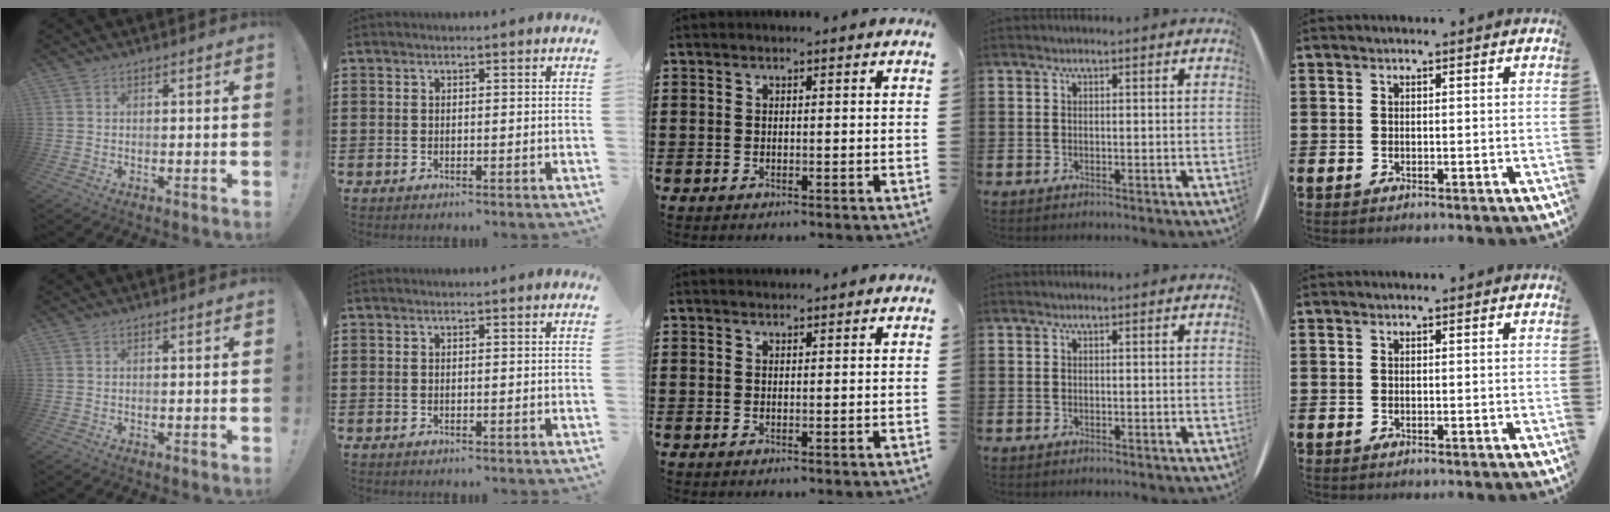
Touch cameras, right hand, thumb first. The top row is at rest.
{"middle": {"total": 0.7, "force": [0.7, 0.2, 0.0], "torque": [-0.002, 0.000, 0.014]}}